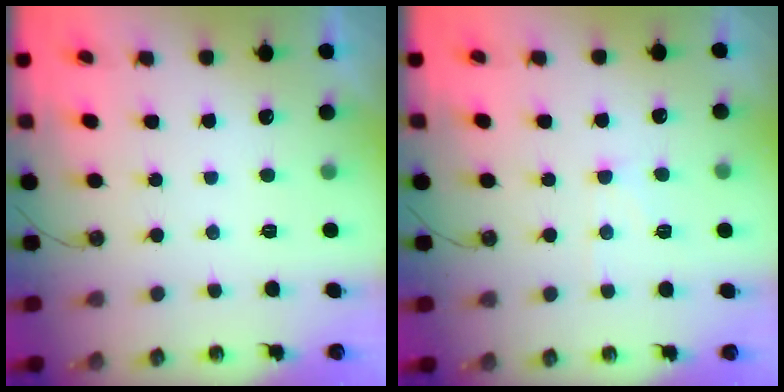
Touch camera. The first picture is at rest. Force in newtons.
{"total": 7.9, "press": 7.9, "slide": 0.6}